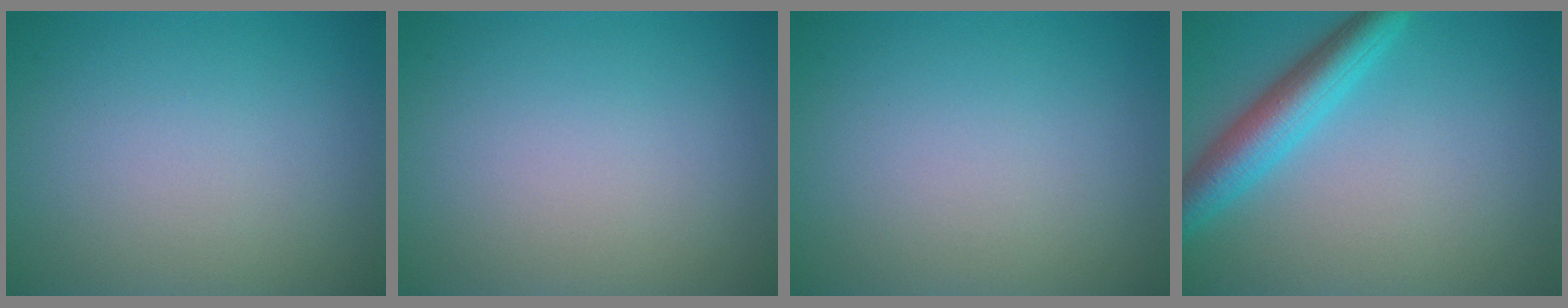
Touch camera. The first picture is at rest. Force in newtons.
{"total": 0.0}
{"total": 0.0}
{"total": 4.8, "press": 4.8, "slide": 0.2}